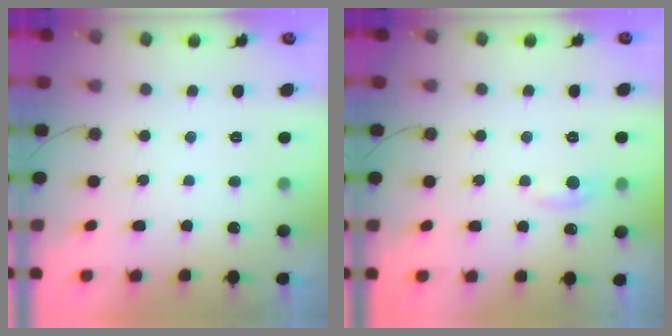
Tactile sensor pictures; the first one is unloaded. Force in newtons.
{"total": 4.9, "press": 4.8, "slide": 0.7}